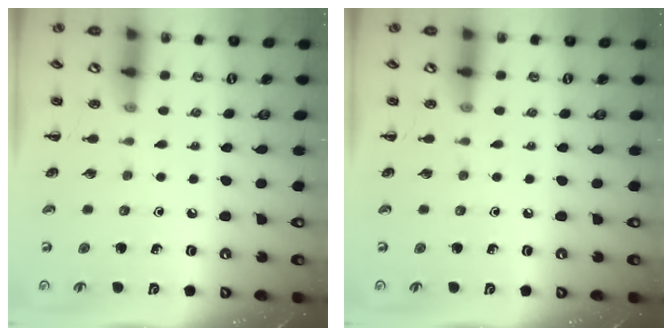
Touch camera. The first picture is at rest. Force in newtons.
{"total": 0.0}